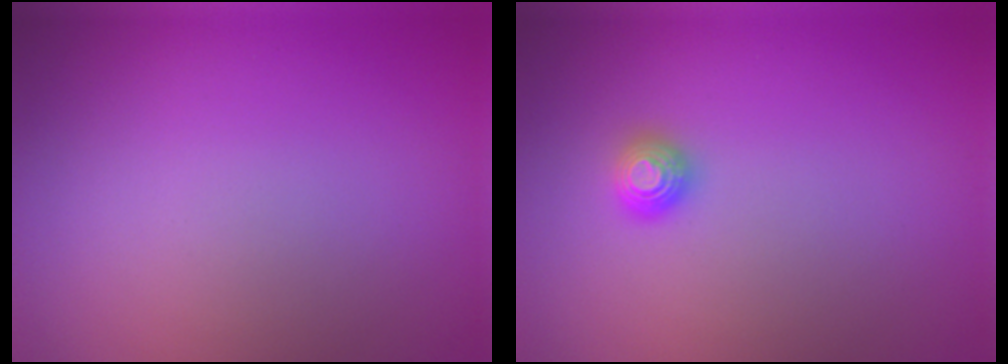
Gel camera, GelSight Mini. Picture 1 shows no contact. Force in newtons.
{"total": 1.1, "press": 1.1, "slide": 0.4}